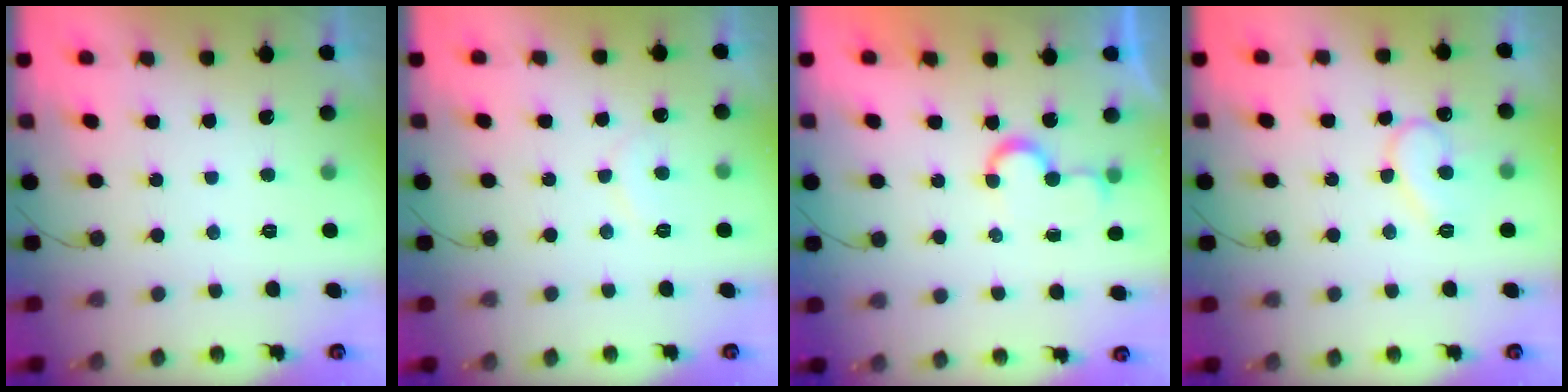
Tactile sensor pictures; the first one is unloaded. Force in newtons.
{"total": 6.2, "press": 6.1, "slide": 0.4}
{"total": 5.7, "press": 5.7, "slide": 0.4}
{"total": 10.2, "press": 10.1, "slide": 0.9}